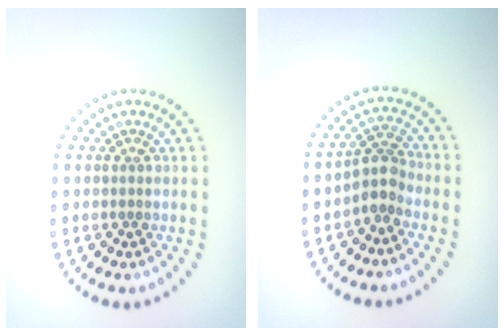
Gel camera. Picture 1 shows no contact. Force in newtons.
{"total": 2.4, "press": 1.9, "slide": 1.5}